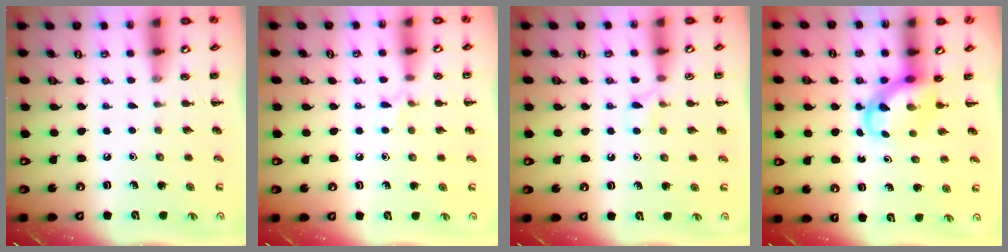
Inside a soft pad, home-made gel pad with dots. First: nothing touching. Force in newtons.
{"total": 4.1, "press": 3.9, "slide": 1.3}
{"total": 5.6, "press": 5.3, "slide": 1.8}
{"total": 4.1, "press": 4.0, "slide": 0.8}